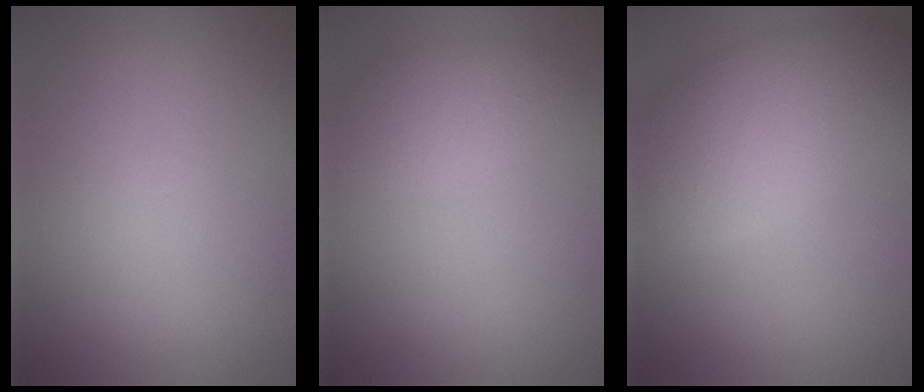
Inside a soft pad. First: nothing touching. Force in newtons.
{"total": 2.6, "press": 2.6, "slide": 0.1}
{"total": 6.4, "press": 6.4, "slide": 0.3}